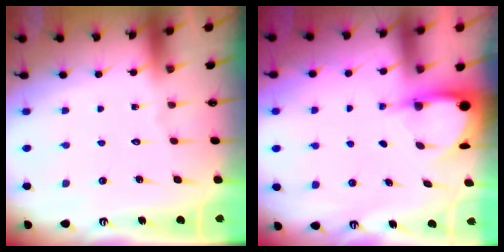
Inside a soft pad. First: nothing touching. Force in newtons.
{"total": 3.9, "press": 3.9, "slide": 0.4}